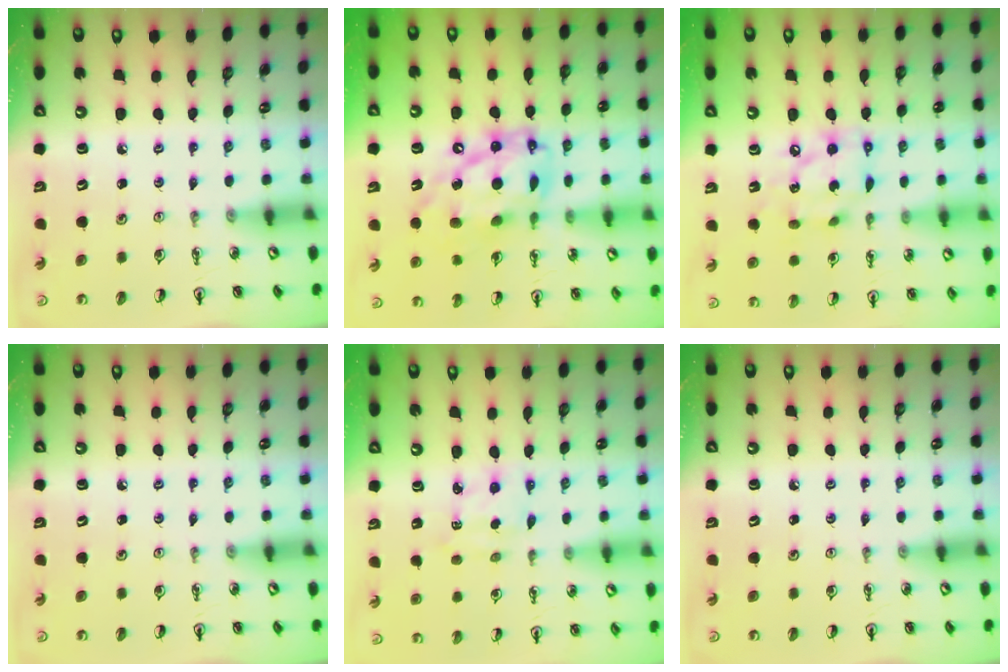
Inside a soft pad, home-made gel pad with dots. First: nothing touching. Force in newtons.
{"total": 18.3, "press": 18.2, "slide": 1.6}
{"total": 12.5, "press": 12.5, "slide": 0.9}
{"total": 0.0}
{"total": 2.3, "press": 2.3, "slide": 0.2}
{"total": 0.0}